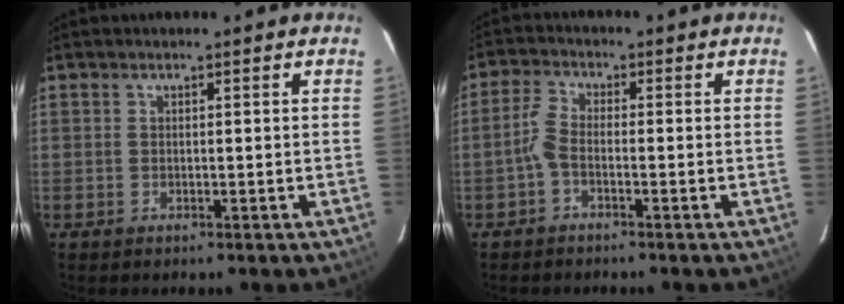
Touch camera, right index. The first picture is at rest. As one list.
[{"total": 2.8, "force": [-1.5, 0.9, 2.2], "torque": [-0.060, 0.009, -0.035]}]